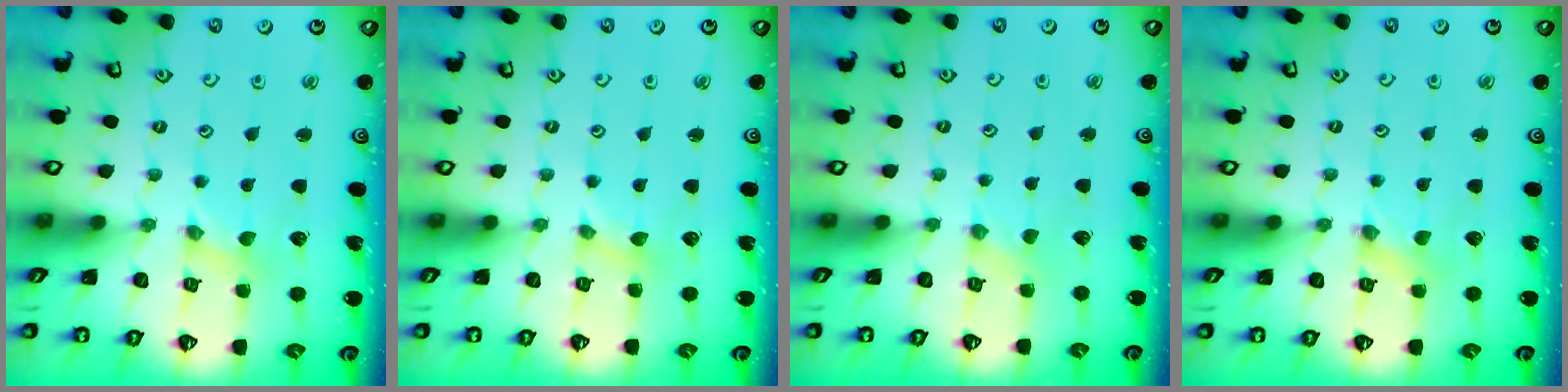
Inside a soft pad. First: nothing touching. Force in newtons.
{"total": 1.7, "press": 1.6, "slide": 0.2}
{"total": 0.0}
{"total": 0.0}